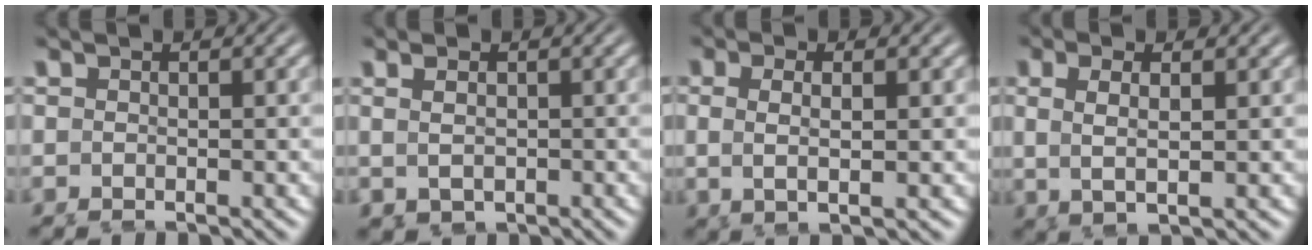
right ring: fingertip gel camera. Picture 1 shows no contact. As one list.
[{"total": 1.9, "force": [0.1, 1.3, 1.3], "torque": [-0.020, -0.008, 0.008]}, {"total": 3.1, "force": [0.0, 1.2, 2.8], "torque": [-0.058, -0.001, 0.000]}, {"total": 3.9, "force": [0.4, 2.1, 3.2], "torque": [-0.068, 0.001, 0.007]}]